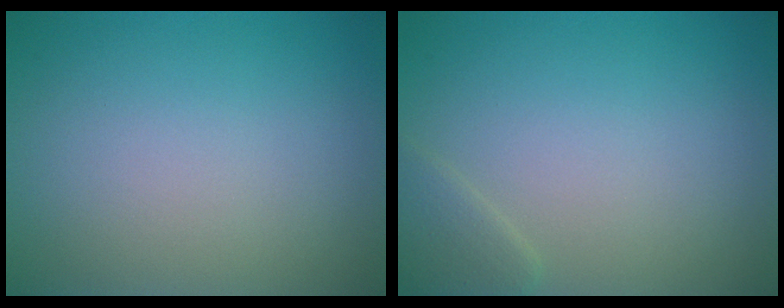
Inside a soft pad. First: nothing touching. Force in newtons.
{"total": 1.5, "press": 1.5, "slide": 0.1}